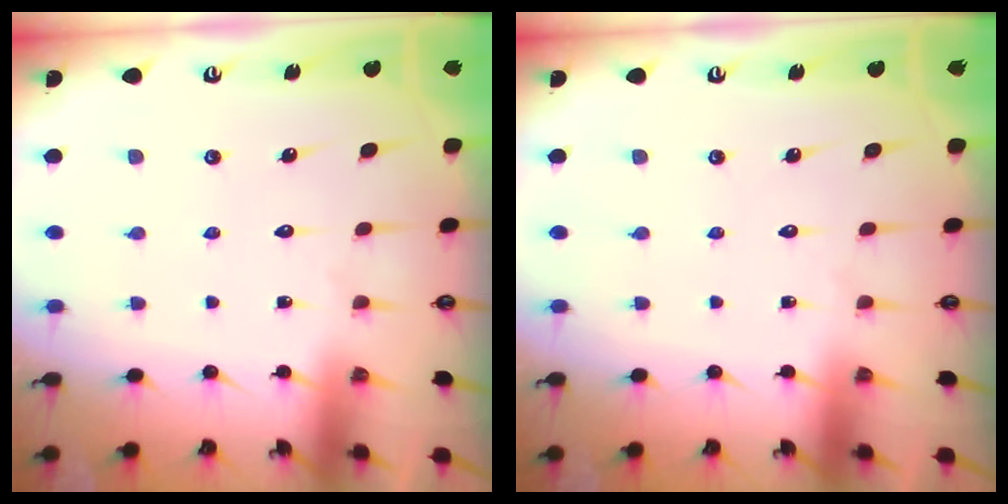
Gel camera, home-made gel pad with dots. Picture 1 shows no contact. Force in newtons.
{"total": 0.0}